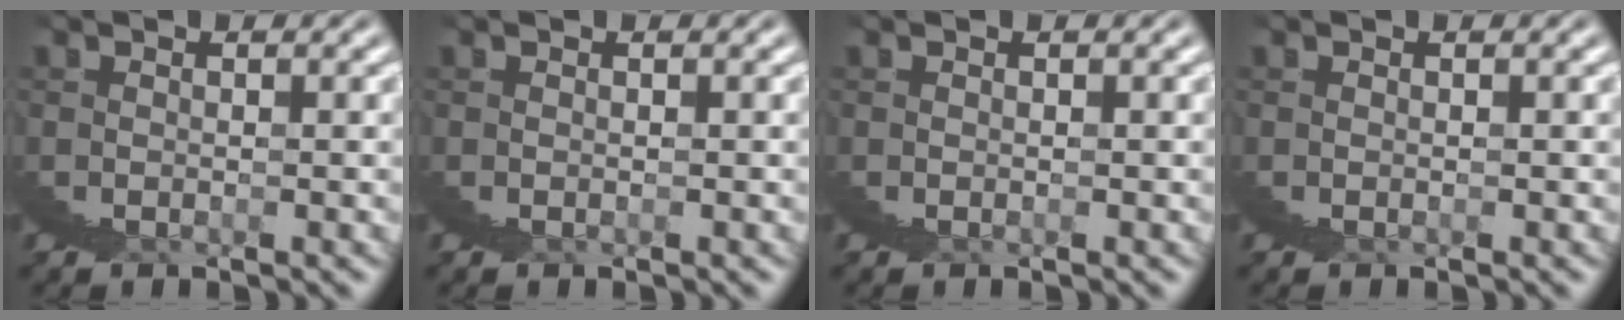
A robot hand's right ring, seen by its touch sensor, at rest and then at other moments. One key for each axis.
{"total": 0.0}
{"total": 0.0}
{"total": 0.0}